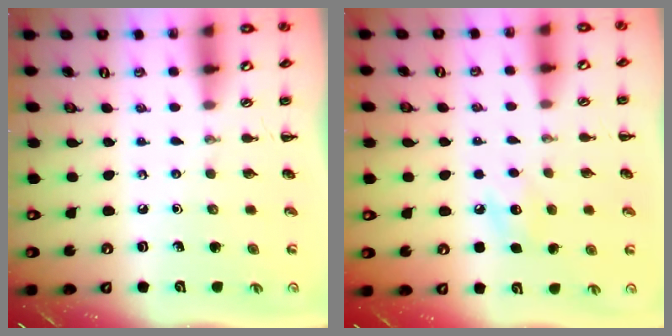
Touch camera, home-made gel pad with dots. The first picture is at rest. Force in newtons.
{"total": 7.4, "press": 7.1, "slide": 2.0}